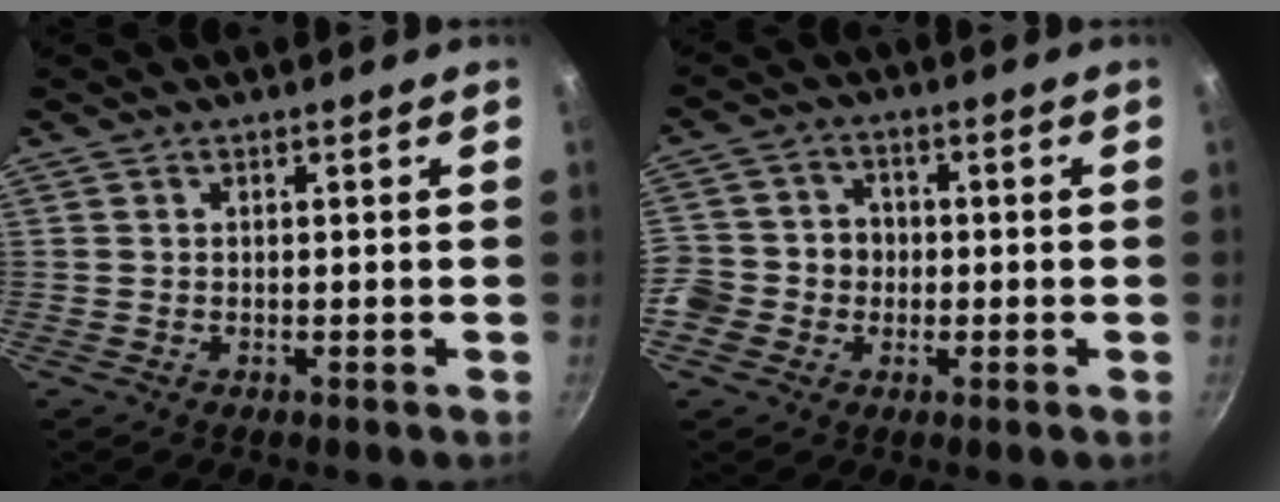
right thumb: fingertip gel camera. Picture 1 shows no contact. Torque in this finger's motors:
{"motor_torque": [0.43, 0.87, 0.57, 0.16, -0.02]}